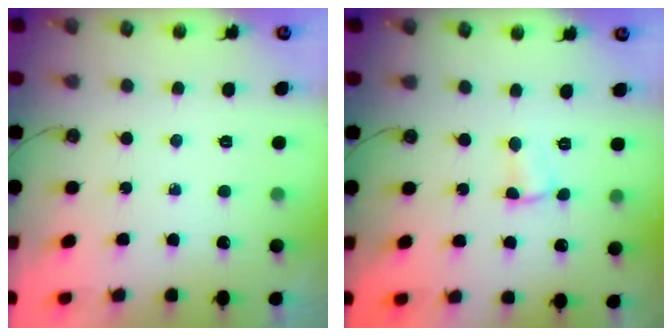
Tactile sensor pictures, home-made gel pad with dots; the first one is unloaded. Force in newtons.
{"total": 3.0, "press": 1.2, "slide": 2.7}